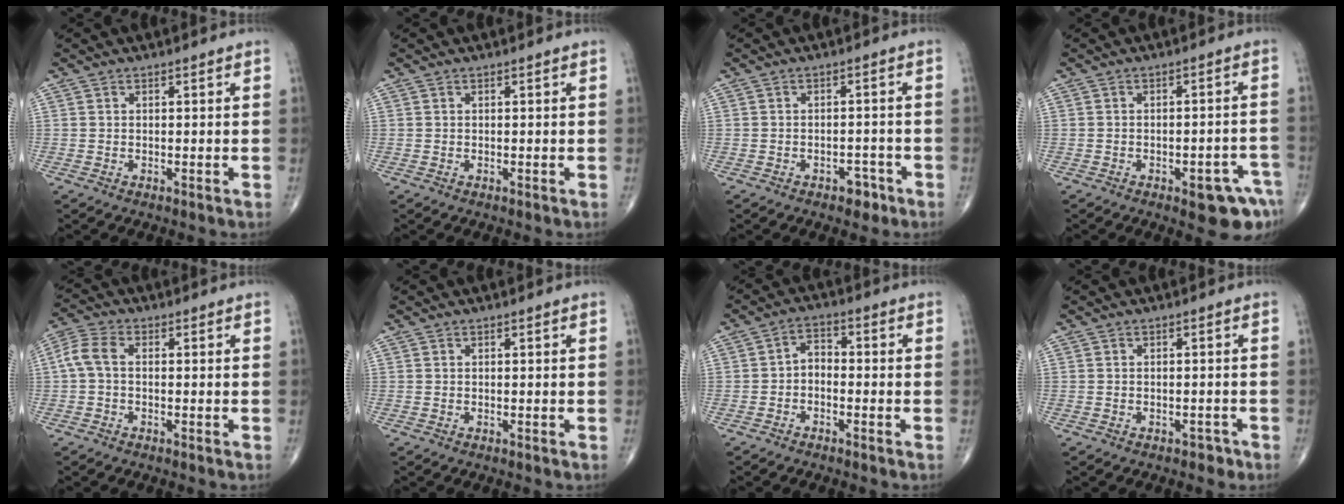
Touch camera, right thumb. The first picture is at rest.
{"total": 0.0}
{"total": 3.1, "force": [-2.0, 1.8, 1.5], "torque": [-0.009, 0.015, -0.024]}
{"total": 7.5, "force": [-4.2, 2.9, 5.6], "torque": [-0.052, 0.029, -0.045]}
{"total": 4.7, "force": [-0.1, 2.8, 3.8], "torque": [-0.091, 0.015, -0.011]}
{"total": 0.0}
{"total": 3.4, "force": [-1.3, 2.2, 2.3], "torque": [-0.026, 0.025, -0.035]}
{"total": 1.5, "force": [-1.0, 1.0, 0.4], "torque": [-0.004, 0.010, -0.013]}